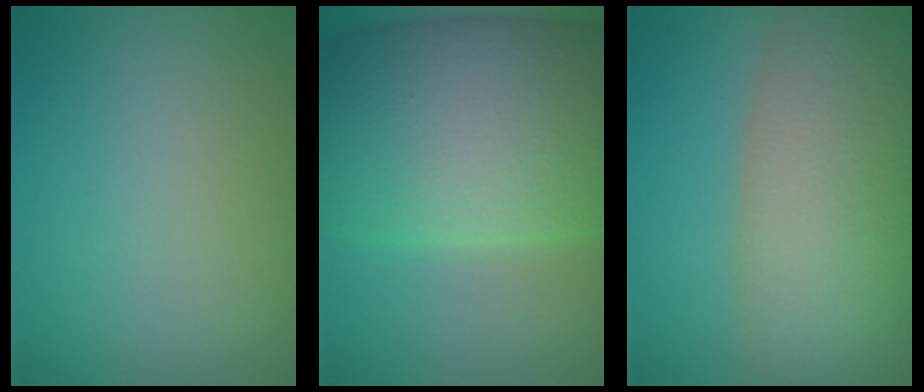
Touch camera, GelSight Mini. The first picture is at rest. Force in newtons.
{"total": 15.7, "press": 15.7, "slide": 0.8}
{"total": 11.3, "press": 11.3, "slide": 0.7}